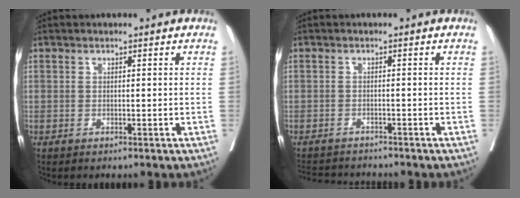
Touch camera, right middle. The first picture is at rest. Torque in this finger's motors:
{"motor_torque": [0.31, -0.37, -0.03, 0.01]}